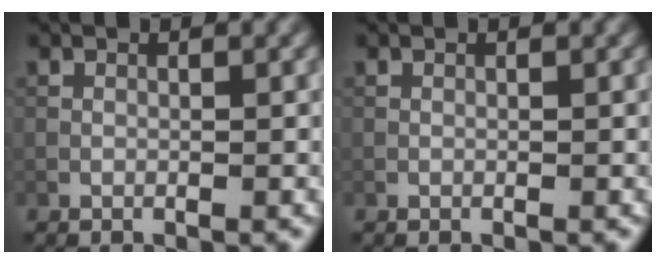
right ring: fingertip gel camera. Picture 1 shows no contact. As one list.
[{"total": 0.0}]